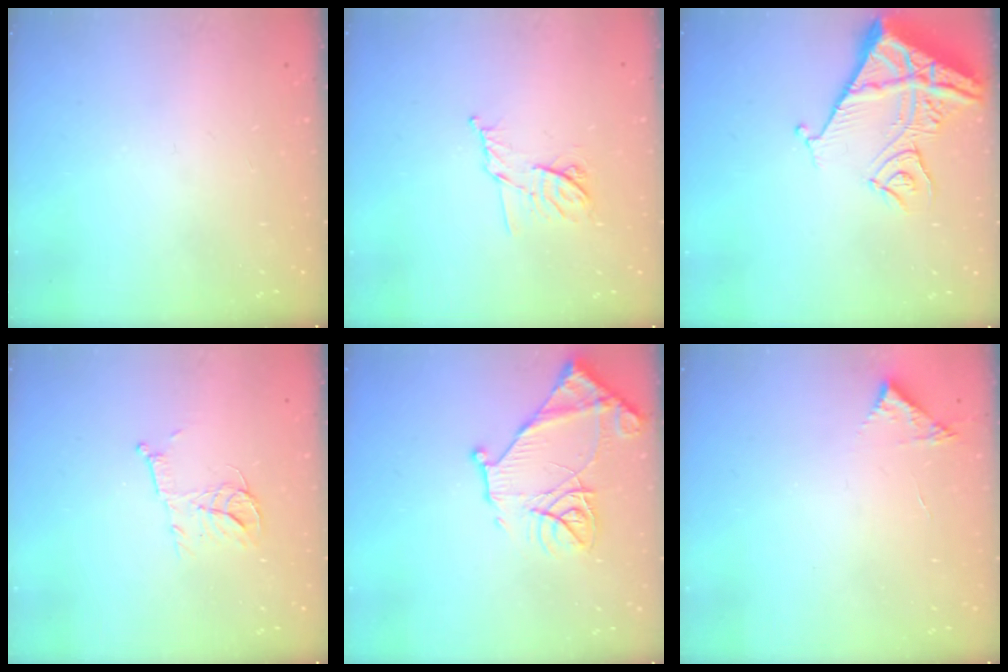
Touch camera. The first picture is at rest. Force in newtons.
{"total": 9.4, "press": 9.4, "slide": 0.7}
{"total": 13.5, "press": 13.5, "slide": 1.4}
{"total": 8.0, "press": 8.0, "slide": 0.3}
{"total": 15.2, "press": 15.2, "slide": 1.5}
{"total": 3.6, "press": 3.6, "slide": 0.1}